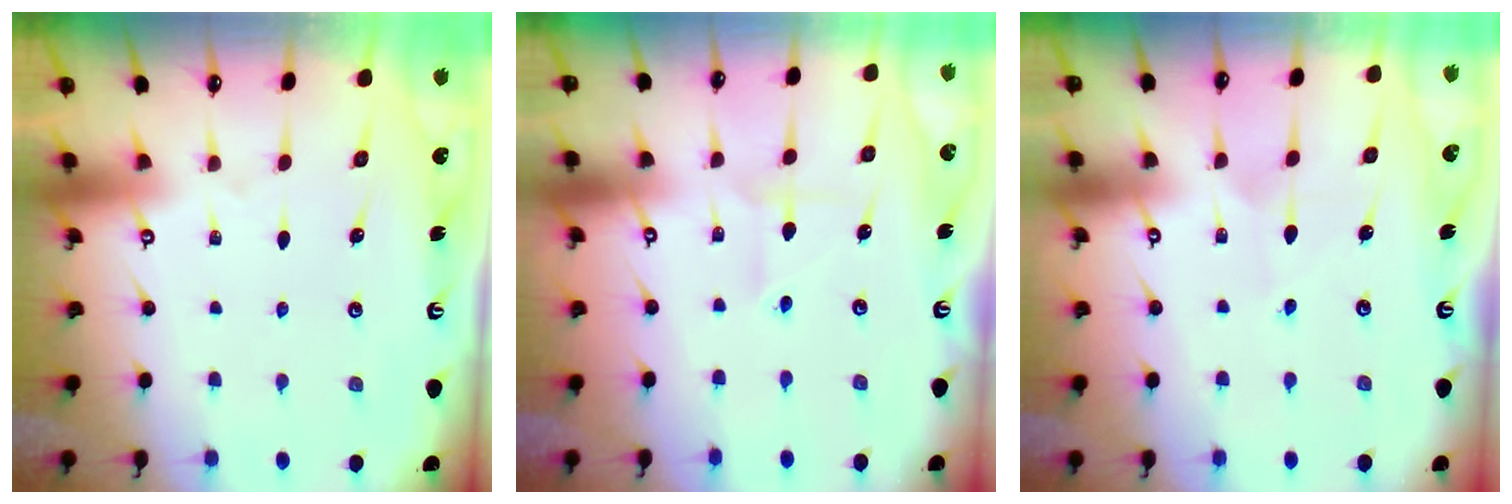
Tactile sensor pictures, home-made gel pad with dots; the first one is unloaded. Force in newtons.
{"total": 3.4, "press": 3.4, "slide": 0.4}
{"total": 4.5, "press": 4.4, "slide": 0.3}